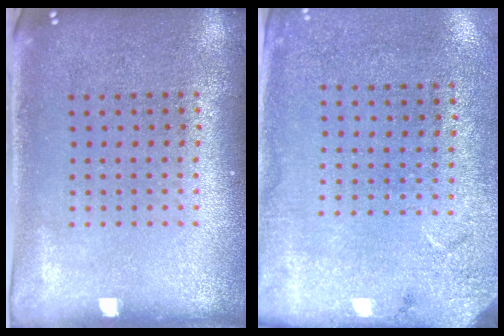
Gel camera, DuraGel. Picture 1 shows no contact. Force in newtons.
{"total": 2.6, "press": 2.1, "slide": 1.6}